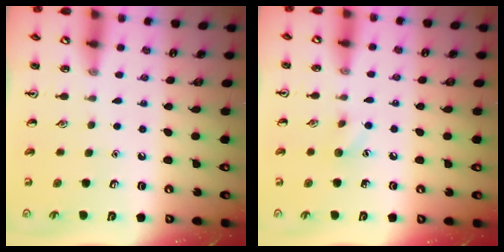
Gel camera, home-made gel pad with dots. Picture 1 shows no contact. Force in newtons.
{"total": 5.6, "press": 5.4, "slide": 1.6}